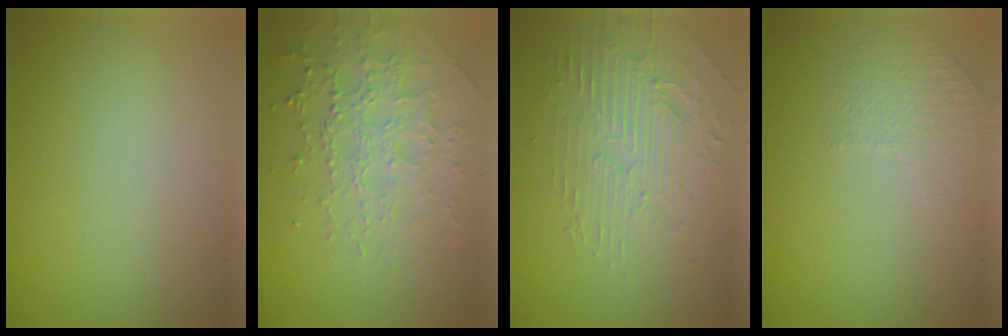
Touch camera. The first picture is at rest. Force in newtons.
{"total": 3.7, "press": 3.6, "slide": 1.1}
{"total": 4.3, "press": 3.8, "slide": 2.1}
{"total": 1.5, "press": 1.0, "slide": 1.1}